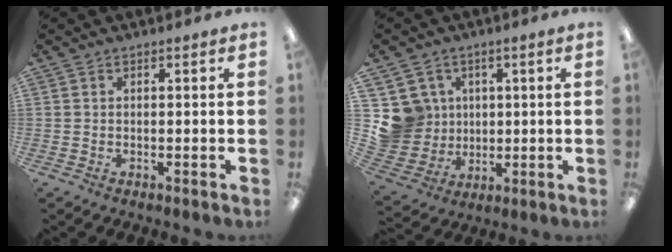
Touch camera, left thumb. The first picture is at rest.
{"total": 11.0, "force": [2.7, 10.5, 1.9], "torque": [-0.069, -0.009, 0.064]}